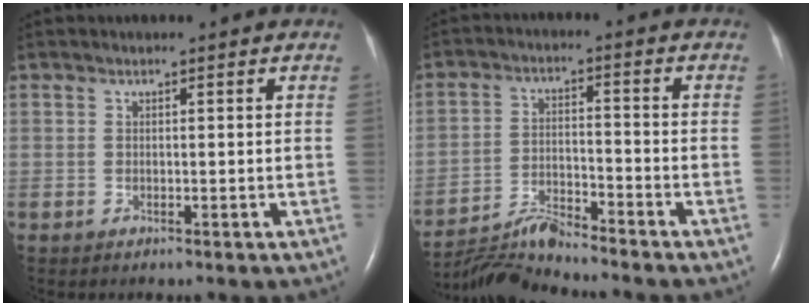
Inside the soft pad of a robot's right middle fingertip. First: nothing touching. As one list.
[{"total": 7.3, "force": [-7.1, -1.2, 0.9], "torque": [-0.028, -0.007, -0.132]}]